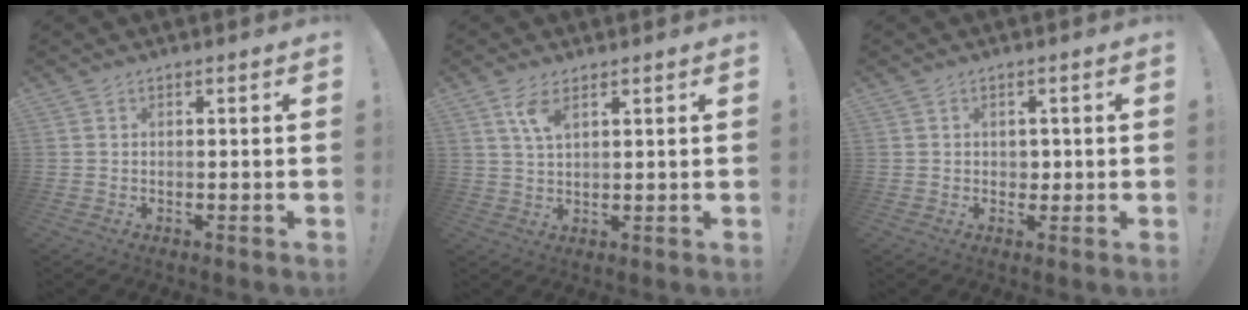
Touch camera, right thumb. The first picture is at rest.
{"total": 5.2, "force": [2.7, 2.0, 3.9], "torque": [-0.066, -0.010, 0.047]}
{"total": 2.2, "force": [0.4, 2.2, 0.2], "torque": [0.008, -0.003, 0.006]}